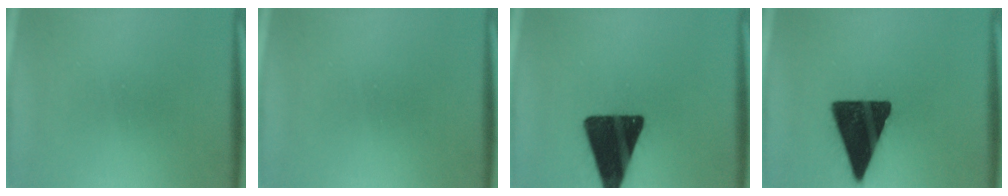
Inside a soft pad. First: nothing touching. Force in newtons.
{"total": 0.0}
{"total": 18.9}
{"total": 17.3}